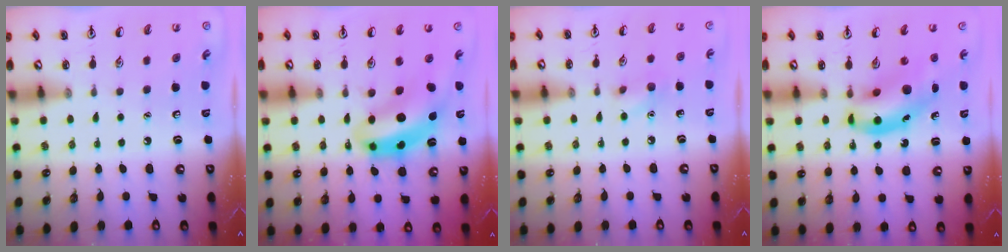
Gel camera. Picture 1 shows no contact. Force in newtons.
{"total": 8.9, "press": 8.5, "slide": 2.7}
{"total": 6.6, "press": 6.3, "slide": 2.0}
{"total": 11.5, "press": 11.0, "slide": 3.1}